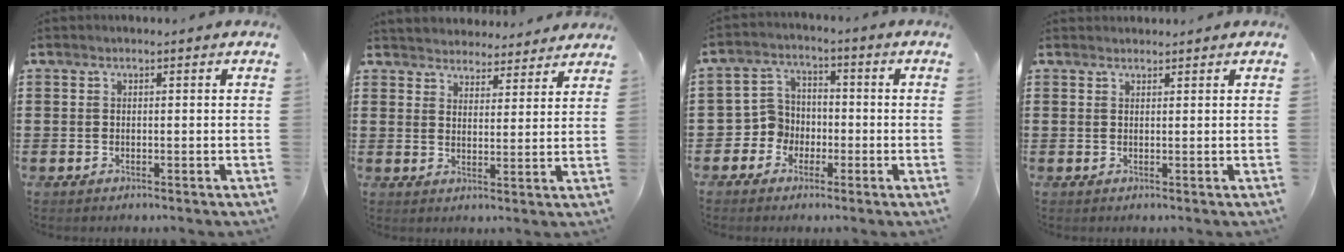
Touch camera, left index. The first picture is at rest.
{"total": 3.9, "force": [3.8, 0.4, -0.5], "torque": [-0.006, -0.017, 0.070]}
{"total": 5.1, "force": [-2.2, 4.5, 0.8], "torque": [-0.046, 0.006, -0.050]}
{"total": 0.9, "force": [0.9, 0.2, 0.0], "torque": [-0.003, 0.000, 0.019]}